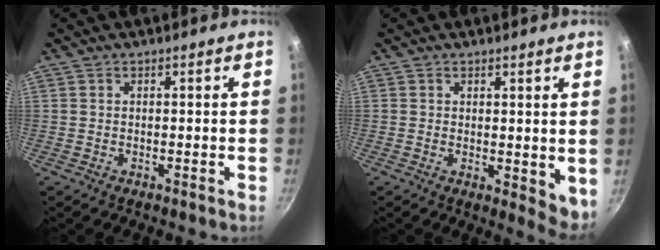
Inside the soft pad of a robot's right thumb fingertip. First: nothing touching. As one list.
[{"total": 4.9, "force": [1.3, 2.5, 4.0], "torque": [-0.048, -0.014, 0.019]}]